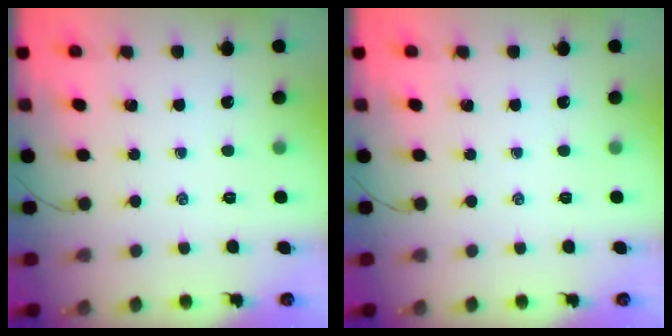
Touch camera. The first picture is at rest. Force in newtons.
{"total": 0.0}